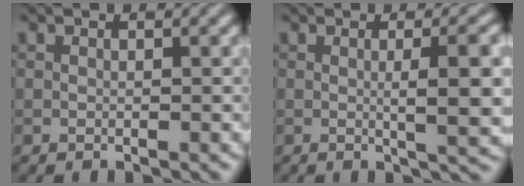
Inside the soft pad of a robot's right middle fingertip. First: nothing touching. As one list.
[{"total": 5.3, "force": [0.0, 1.0, 5.2], "torque": [-0.074, 0.010, 0.006]}]